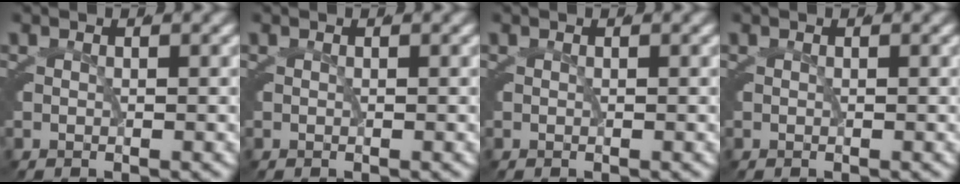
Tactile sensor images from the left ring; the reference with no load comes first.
{"total": 0.0}
{"total": 0.0}
{"total": 0.0}